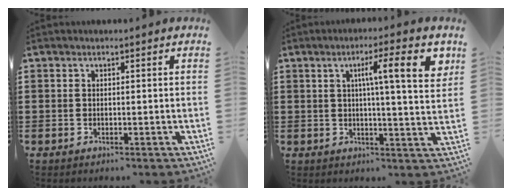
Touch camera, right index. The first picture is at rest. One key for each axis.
{"total": 9.2, "fx": 3.4, "fy": 1.2, "fz": 8.4, "tx": -0.138, "ty": -0.006, "tz": 0.046}